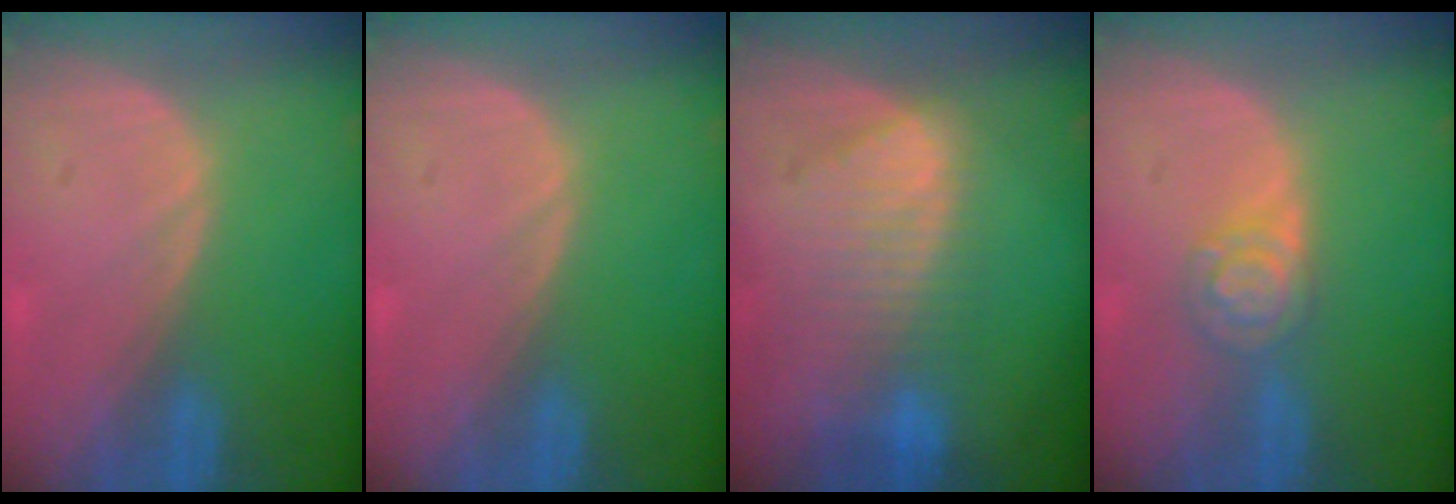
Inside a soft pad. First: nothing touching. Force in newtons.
{"total": 0.0}
{"total": 8.1, "press": 7.6, "slide": 3.0}
{"total": 4.3, "press": 4.3, "slide": 0.0}